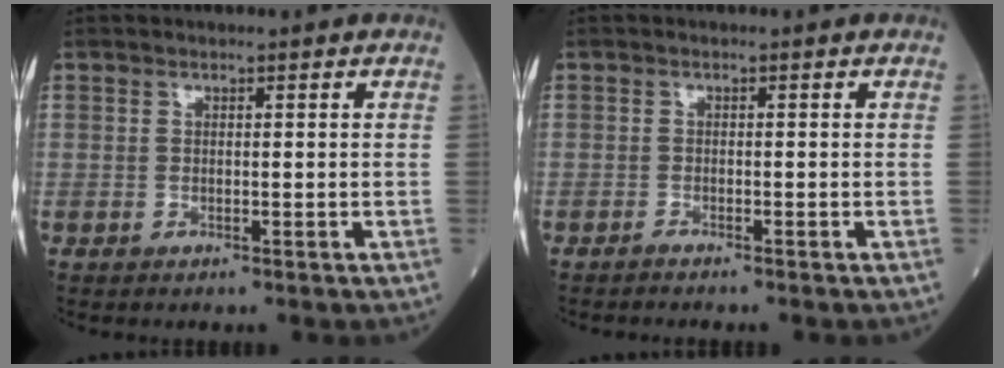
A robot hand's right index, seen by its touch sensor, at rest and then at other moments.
{"total": 0.9, "force": [-0.9, -0.2, 0.3], "torque": [-0.009, -0.001, -0.014]}